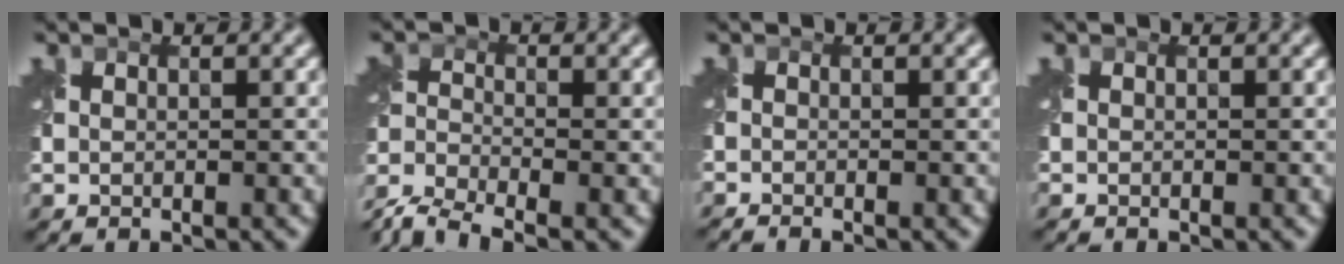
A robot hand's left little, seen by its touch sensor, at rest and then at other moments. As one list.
[{"total": 7.5, "force": [-6.2, 2.4, 3.5], "torque": [-0.078, -0.027, -0.113]}, {"total": 1.5, "force": [-1.3, 0.1, 0.6], "torque": [-0.009, -0.011, -0.030]}, {"total": 0.0}]